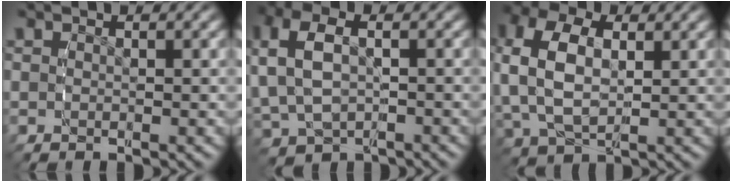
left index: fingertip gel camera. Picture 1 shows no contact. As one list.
[{"total": 6.4, "force": [0.5, 4.7, 4.3], "torque": [-0.108, -0.012, 0.020]}, {"total": 8.1, "force": [1.2, 5.8, 5.5], "torque": [-0.135, -0.013, 0.029]}]